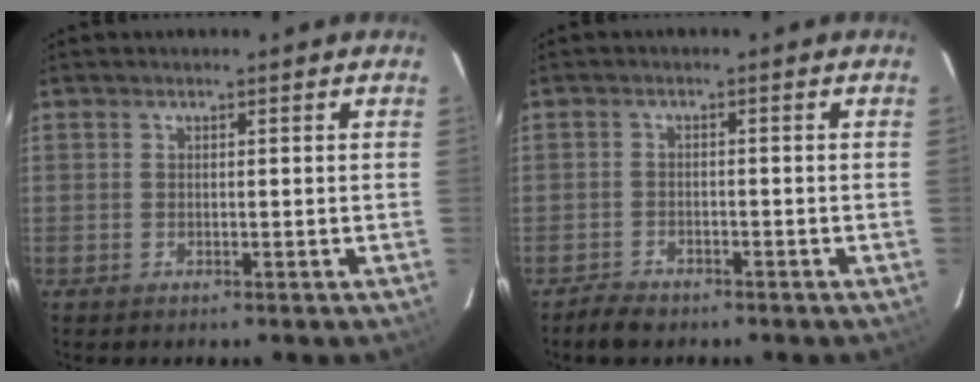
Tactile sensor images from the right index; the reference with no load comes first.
{"total": 3.6, "force": [-3.0, 1.5, 1.2], "torque": [-0.037, 0.002, -0.053]}